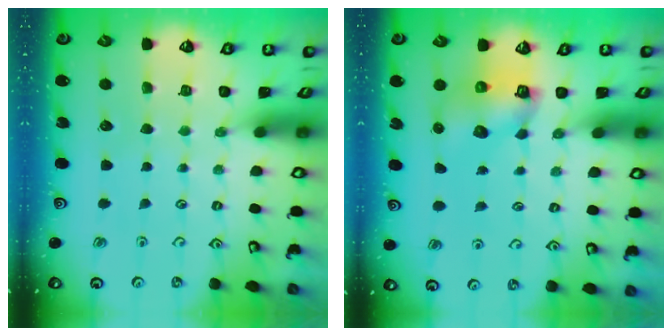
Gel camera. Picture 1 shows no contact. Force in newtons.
{"total": 7.5, "press": 7.5, "slide": 0.9}